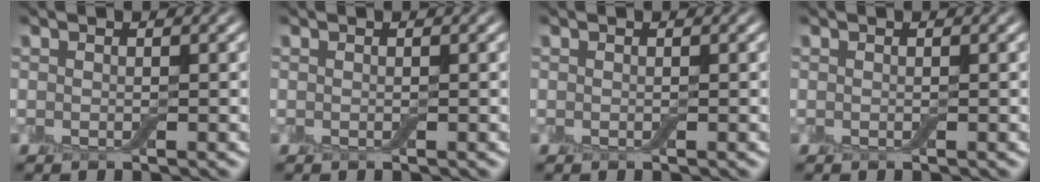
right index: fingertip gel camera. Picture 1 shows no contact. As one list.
[{"total": 0.0}, {"total": 0.0}, {"total": 0.0}]